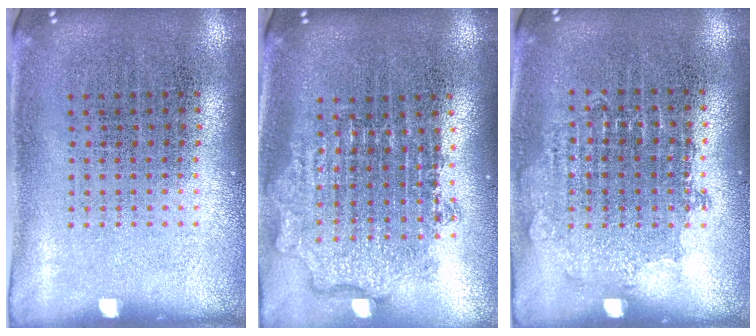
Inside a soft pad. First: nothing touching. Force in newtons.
{"total": 1.9, "press": 1.5, "slide": 1.2}
{"total": 0.8, "press": 0.8, "slide": 0.2}